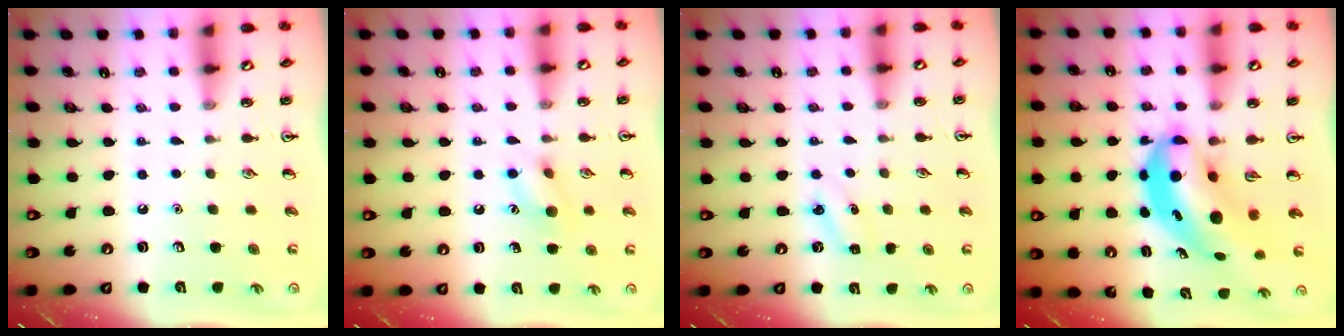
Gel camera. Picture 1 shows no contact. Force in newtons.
{"total": 8.3, "press": 8.2, "slide": 1.5}
{"total": 2.8, "press": 2.6, "slide": 1.0}
{"total": 8.0, "press": 7.7, "slide": 2.0}